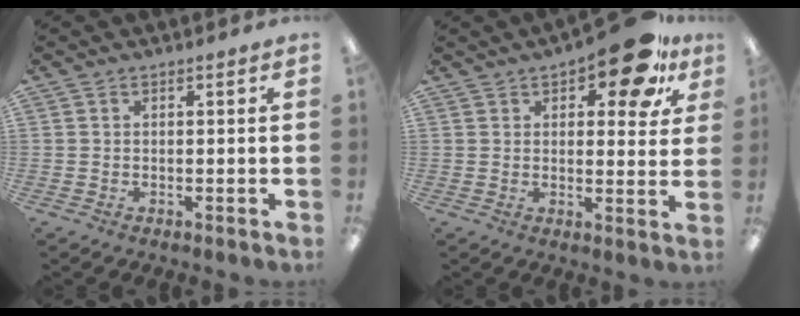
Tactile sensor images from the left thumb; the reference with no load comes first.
{"total": 13.5, "force": [8.1, 5.3, 9.4], "torque": [-0.117, -0.037, 0.130]}